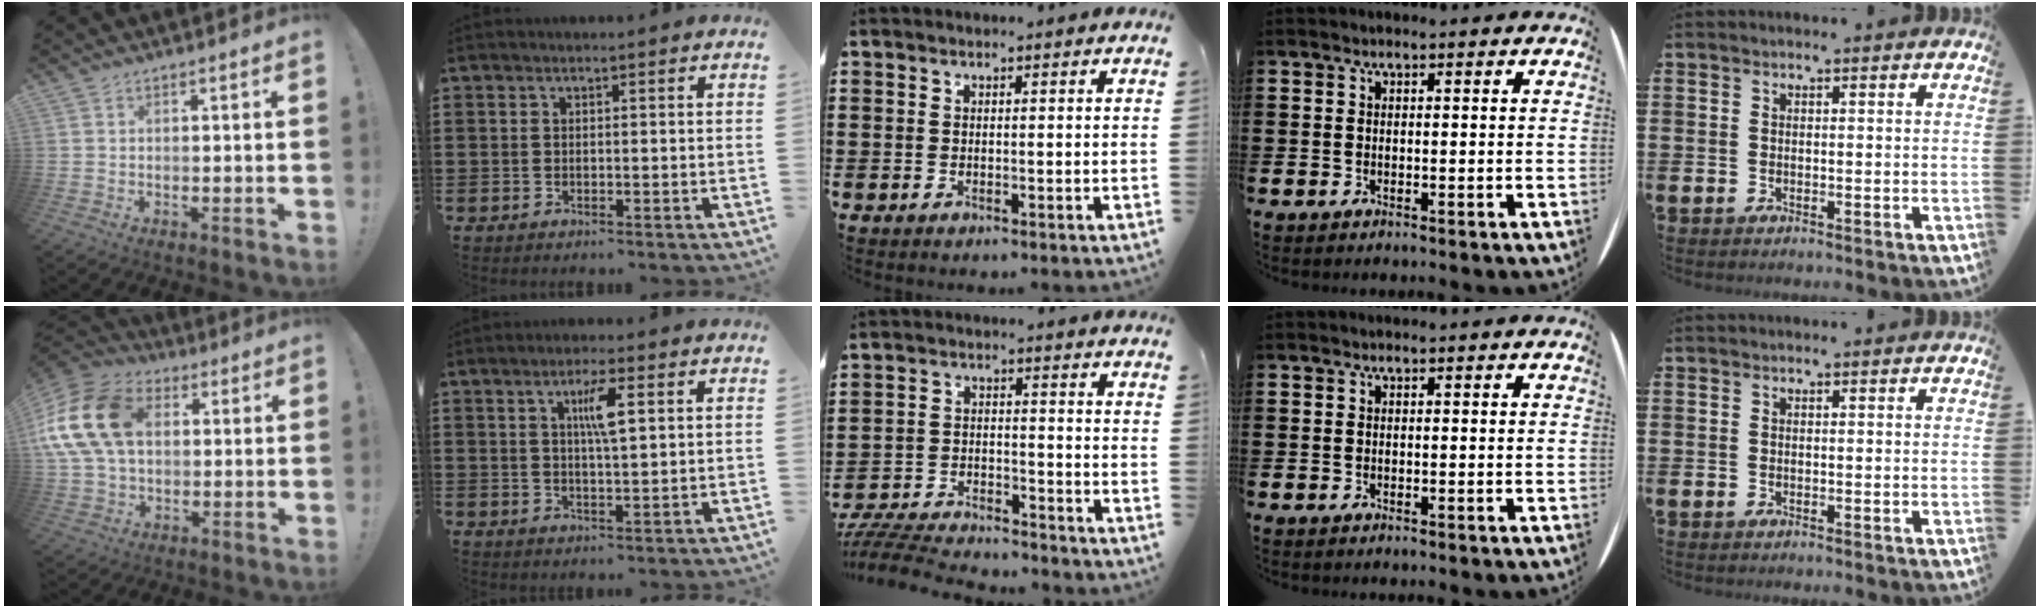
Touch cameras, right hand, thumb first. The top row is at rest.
{"thumb": {"total": 19.8, "force": [3.8, 14.1, 13.4], "torque": [-0.247, 0.011, 0.075]}, "index": {"total": 4.9, "force": [1.6, 0.9, 4.6], "torque": [-0.087, 0.006, 0.021]}, "middle": {"total": 6.8, "force": [-6.6, 0.8, 1.5], "torque": [-0.035, 0.007, -0.131]}}